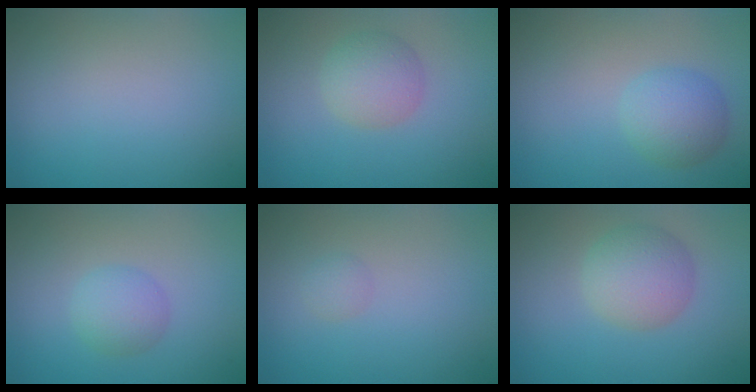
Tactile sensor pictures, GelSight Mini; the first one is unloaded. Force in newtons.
{"total": 3.1, "press": 3.1, "slide": 0.1}
{"total": 3.2, "press": 3.2, "slide": 0.1}
{"total": 2.3, "press": 2.3, "slide": 0.1}
{"total": 0.8, "press": 0.8, "slide": 0.1}
{"total": 4.1, "press": 4.1, "slide": 0.2}